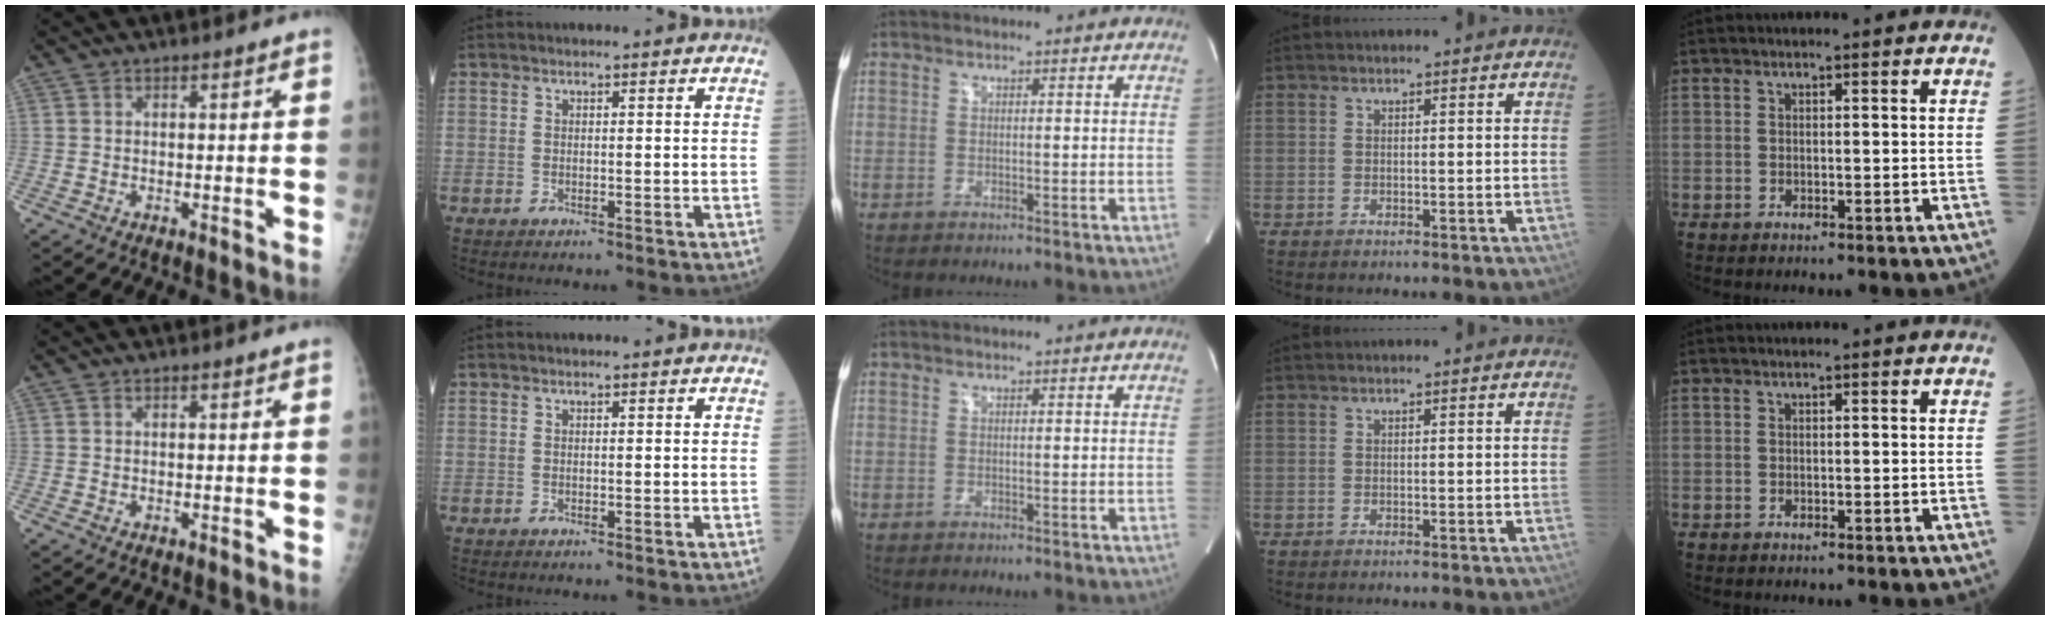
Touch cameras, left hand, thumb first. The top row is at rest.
{}